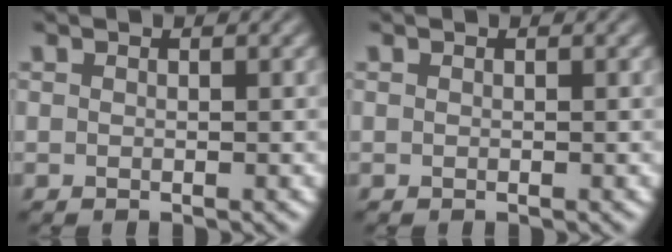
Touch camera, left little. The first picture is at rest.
{"total": 0.0}